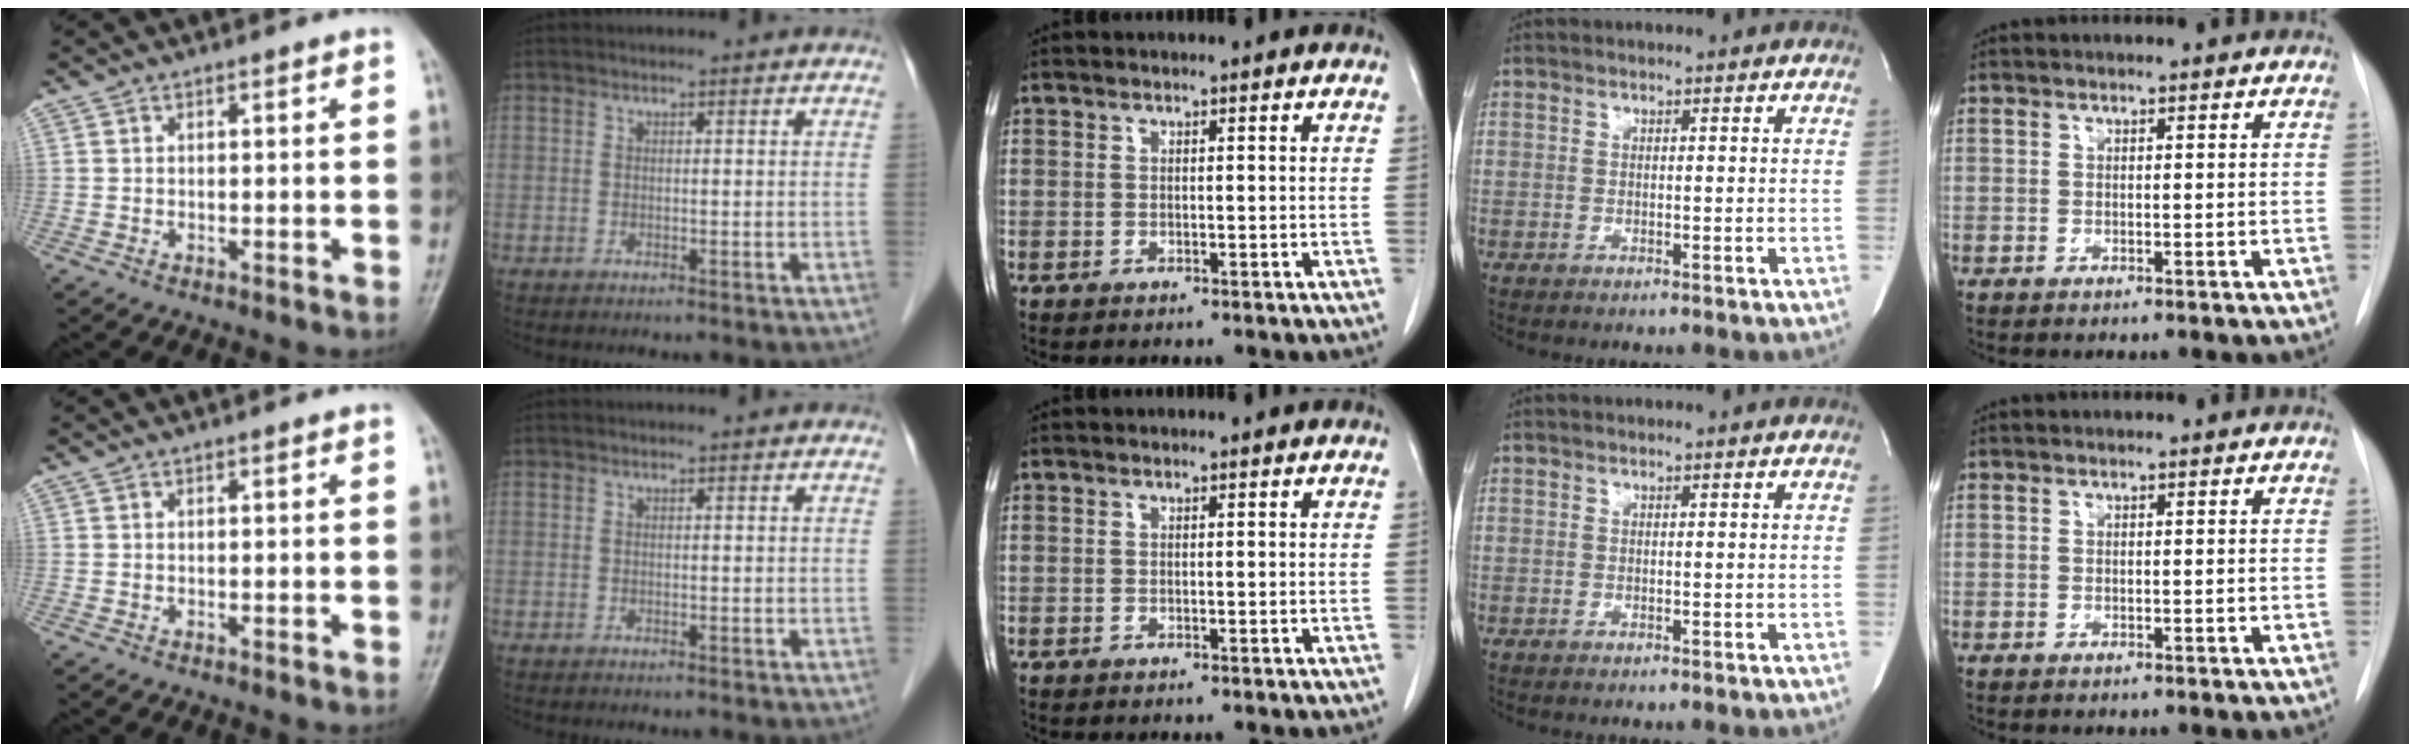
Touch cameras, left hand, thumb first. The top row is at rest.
{}